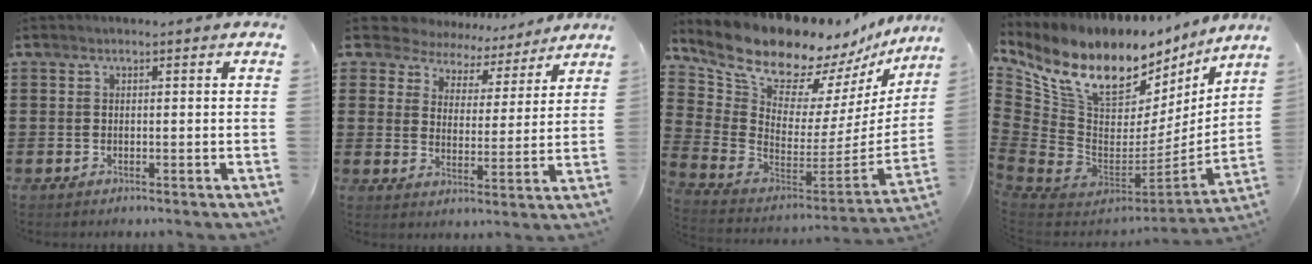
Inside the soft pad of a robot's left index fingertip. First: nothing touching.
{"total": 6.7, "force": [6.3, 2.0, 0.5], "torque": [-0.040, -0.040, 0.113]}
{"total": 12.4, "force": [11.1, 4.3, 3.4], "torque": [-0.115, -0.096, 0.195]}
{"total": 13.5, "force": [8.6, 7.3, 7.3], "torque": [-0.162, -0.068, 0.155]}